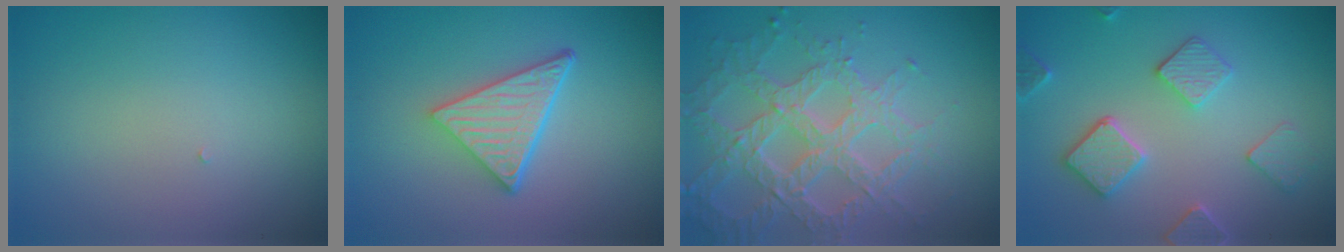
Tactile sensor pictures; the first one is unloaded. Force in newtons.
{"total": 5.1, "press": 3.6, "slide": 3.7}
{"total": 6.4, "press": 5.0, "slide": 4.0}
{"total": 3.9, "press": 3.7, "slide": 1.3}